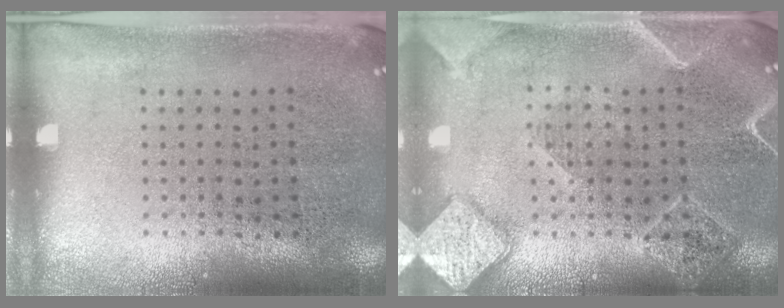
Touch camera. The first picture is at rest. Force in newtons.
{"total": 2.1, "press": 2.1, "slide": 0.2}